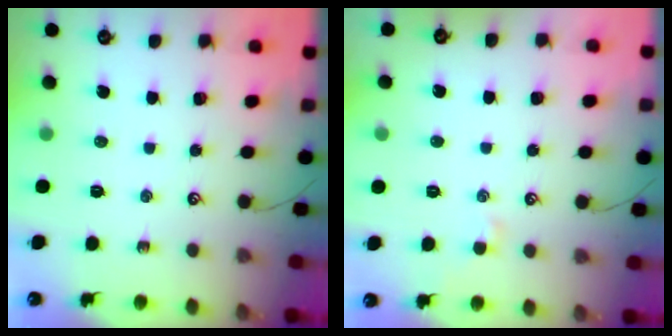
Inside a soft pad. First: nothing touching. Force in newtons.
{"total": 0.6, "press": 0.3, "slide": 0.5}